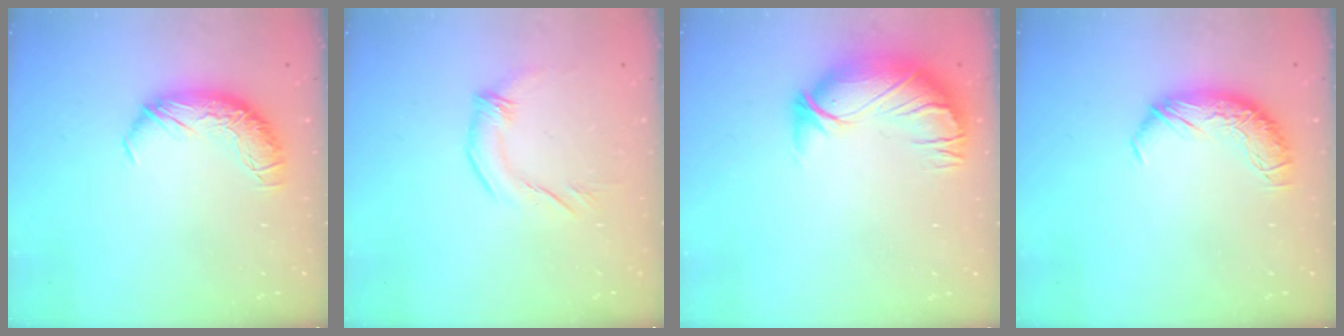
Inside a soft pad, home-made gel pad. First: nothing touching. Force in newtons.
{"total": 1.5, "press": 1.2, "slide": 0.8}
{"total": 2.8, "press": 0.3, "slide": 2.8}
{"total": 0.0}